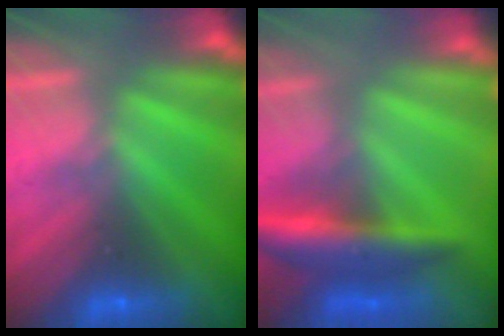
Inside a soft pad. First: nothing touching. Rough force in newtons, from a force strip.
{"total": 8.0}